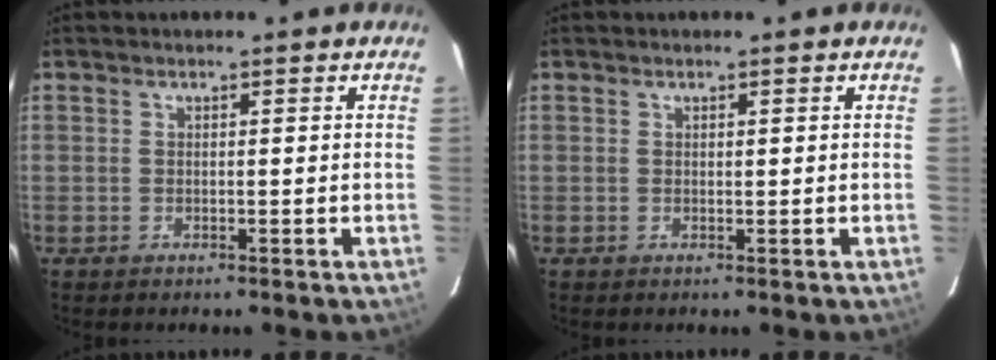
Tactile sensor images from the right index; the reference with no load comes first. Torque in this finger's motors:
{"motor_torque": [-0.34, 0.25, -0.02, -0.01]}